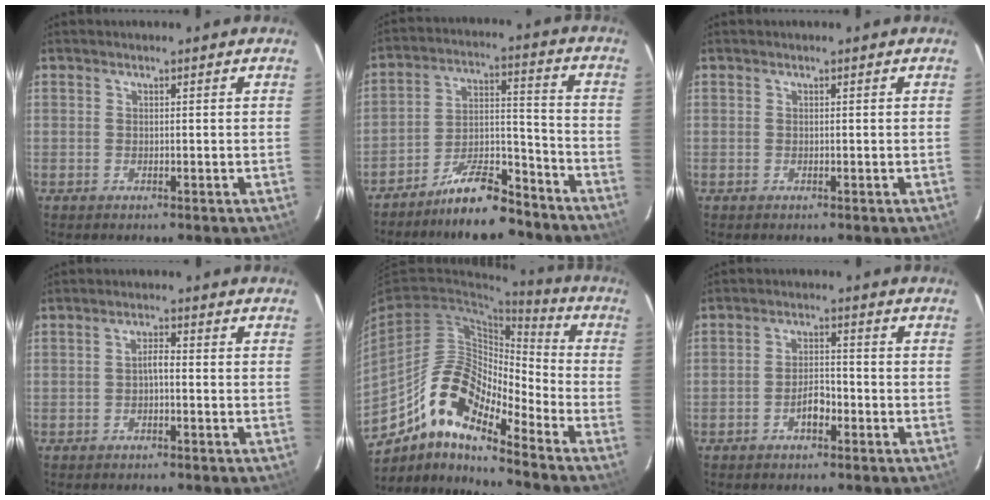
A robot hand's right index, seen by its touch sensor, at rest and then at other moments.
{"total": 13.3, "force": [-11.0, 3.7, 6.4], "torque": [-0.118, 0.029, -0.178]}
{"total": 0.0}
{"total": 1.7, "force": [-0.7, 0.5, 1.5], "torque": [-0.029, 0.009, -0.012]}
{"total": 14.3, "force": [-10.0, 4.1, 9.4], "torque": [-0.158, 0.009, -0.198]}
{"total": 3.7, "force": [-2.0, 1.7, 2.7], "torque": [-0.053, 0.007, -0.034]}